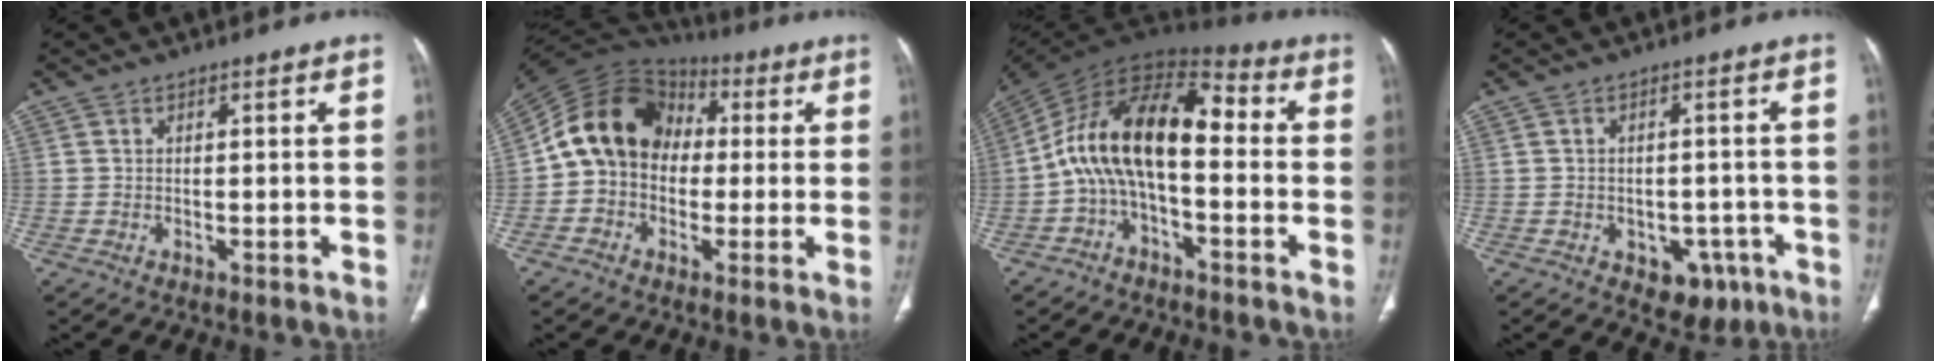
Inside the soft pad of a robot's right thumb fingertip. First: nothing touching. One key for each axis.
{"total": 15.1, "fx": 0.8, "fy": 12.1, "fz": 8.9, "tx": -0.136, "ty": 0.042, "tz": 0.003}
{"total": 16.5, "fx": -1.2, "fy": 8.4, "fz": 14.2, "tx": -0.235, "ty": 0.071, "tz": -0.034}
{"total": 6.4, "fx": -2.9, "fy": 4.5, "fz": 3.5, "tx": -0.016, "ty": 0.017, "tz": -0.030}